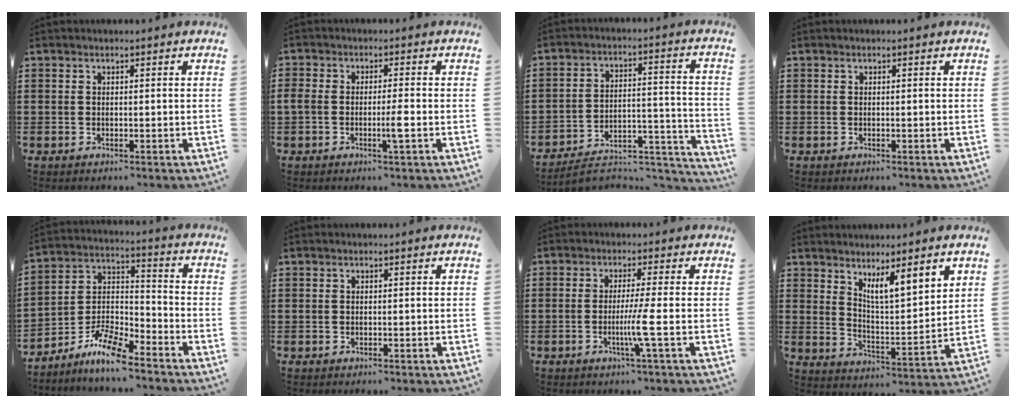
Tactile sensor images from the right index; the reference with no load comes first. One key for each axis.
{"total": 3.6, "fx": -1.2, "fy": 0.7, "fz": 3.3, "tx": -0.065, "ty": 0.001, "tz": -0.025}
{"total": 6.4, "fx": -5.6, "fy": 1.9, "fz": 2.4, "tx": -0.033, "ty": 0.011, "tz": -0.107}
{"total": 0.0}
{"total": 7.9, "fx": -6.8, "fy": 1.9, "fz": 3.5, "tx": -0.082, "ty": 0.006, "tz": -0.136}
{"total": 0.0}
{"total": 5.1, "fx": -1.3, "fy": -0.9, "fz": 4.8, "tx": -0.089, "ty": -0.018, "tz": -0.029}
{"total": 5.4, "fx": 4.2, "fy": 0.5, "fz": 3.4, "tx": -0.071, "ty": -0.021, "tz": 0.070}